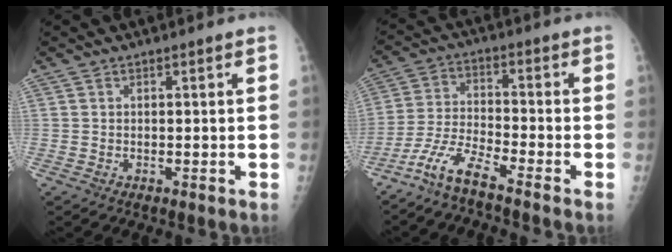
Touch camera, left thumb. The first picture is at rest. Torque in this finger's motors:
{"motor_torque": [-0.07, 0.12, 0.30, 0.76, 0.06]}